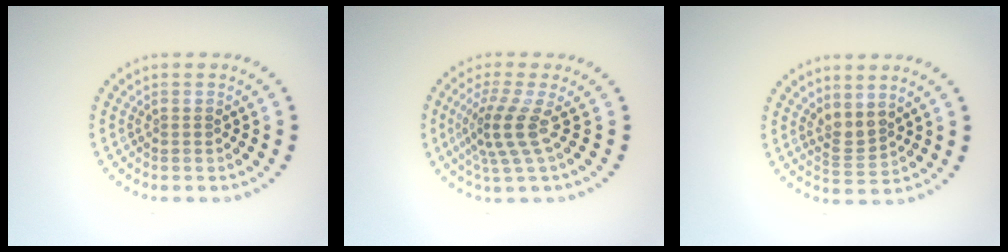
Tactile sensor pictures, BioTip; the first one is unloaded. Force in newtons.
{"total": 3.4, "press": 2.4, "slide": 2.5}
{"total": 2.0, "press": 1.6, "slide": 1.3}